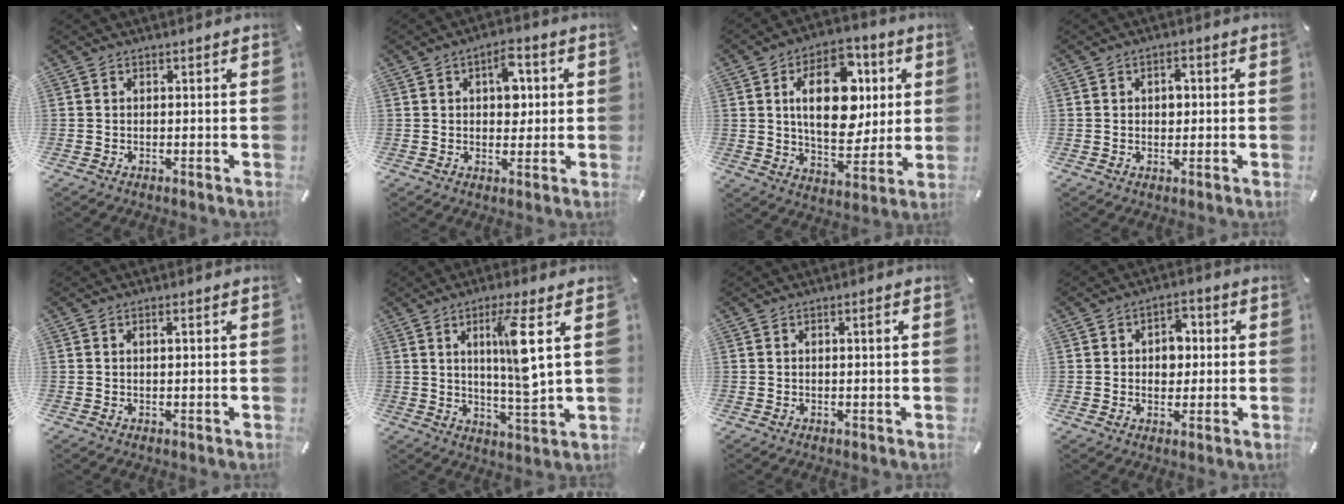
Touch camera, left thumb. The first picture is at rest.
{"total": 7.4, "force": [1.6, 4.7, 5.4], "torque": [-0.061, -0.005, 0.019]}
{"total": 19.0, "force": [4.5, 12.2, 13.9], "torque": [-0.214, 0.000, 0.076]}
{"total": 3.1, "force": [0.3, 2.1, 2.3], "torque": [-0.023, -0.002, -0.003]}
{"total": 0.9, "force": [0.3, 0.2, 0.8], "torque": [-0.016, 0.002, 0.005]}
{"total": 11.2, "force": [3.3, 1.6, 10.6], "torque": [-0.173, -0.012, 0.047]}
{"total": 1.3, "force": [0.3, 0.2, 1.3], "torque": [-0.017, -0.002, 0.003]}
{"total": 5.6, "force": [0.3, 4.4, 3.4], "torque": [-0.041, 0.000, -0.004]}